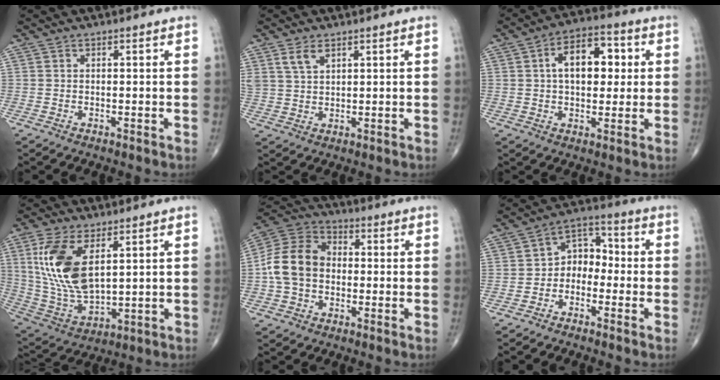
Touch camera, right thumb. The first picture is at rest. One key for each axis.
{"total": 4.0, "fx": 2.4, "fy": 2.1, "fz": 2.4, "tx": -0.044, "ty": -0.009, "tz": 0.055}
{"total": 11.8, "fx": 2.2, "fy": 6.9, "fz": 9.3, "tx": -0.113, "ty": 0.015, "tz": 0.028}
{"total": 15.6, "fx": 5.0, "fy": 7.6, "fz": 12.7, "tx": -0.258, "ty": -0.021, "tz": 0.111}
{"total": 11.9, "fx": -0.9, "fy": 9.1, "fz": 7.5, "tx": -0.137, "ty": 0.036, "tz": -0.029}
{"total": 6.9, "fx": -1.9, "fy": 5.2, "fz": 4.2, "tx": -0.038, "ty": 0.041, "tz": -0.051}